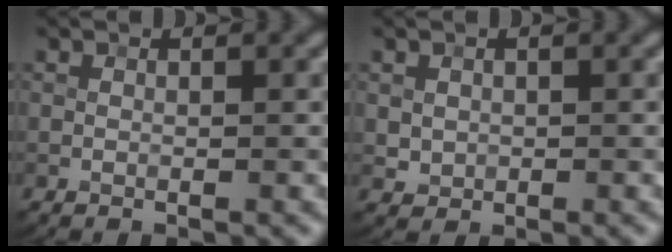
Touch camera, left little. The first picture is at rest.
{"total": 1.1, "force": [0.3, 1.0, 0.3], "torque": [-0.006, -0.003, 0.012]}